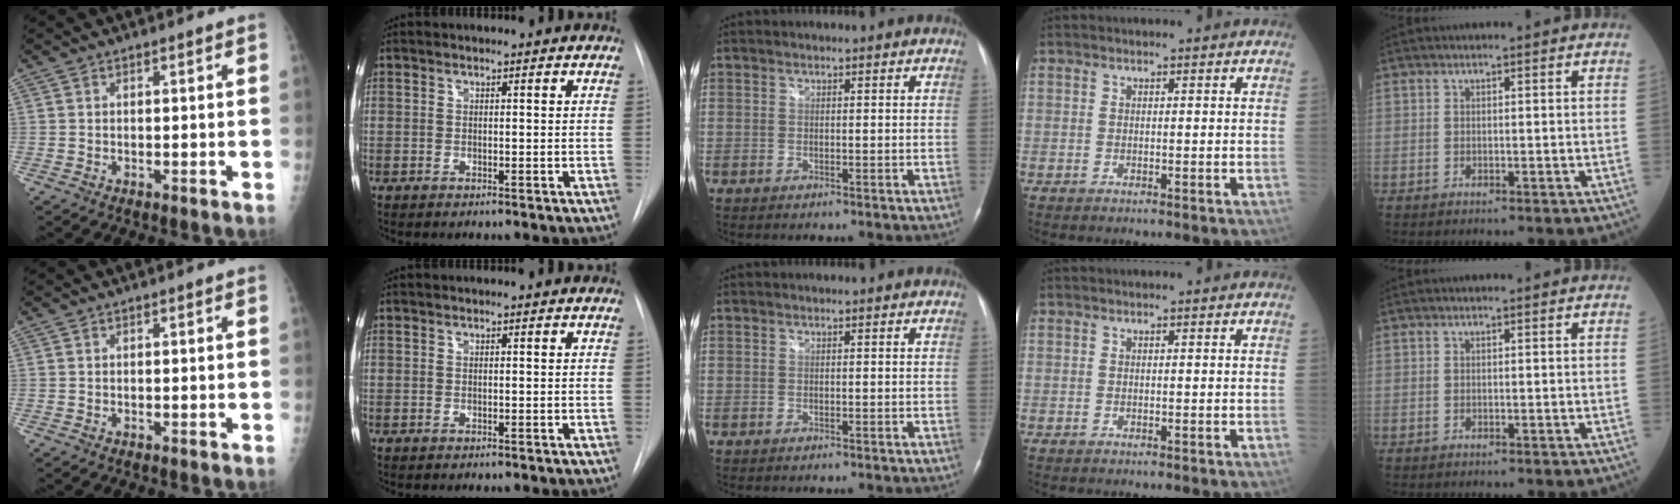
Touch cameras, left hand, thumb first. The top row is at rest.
{}